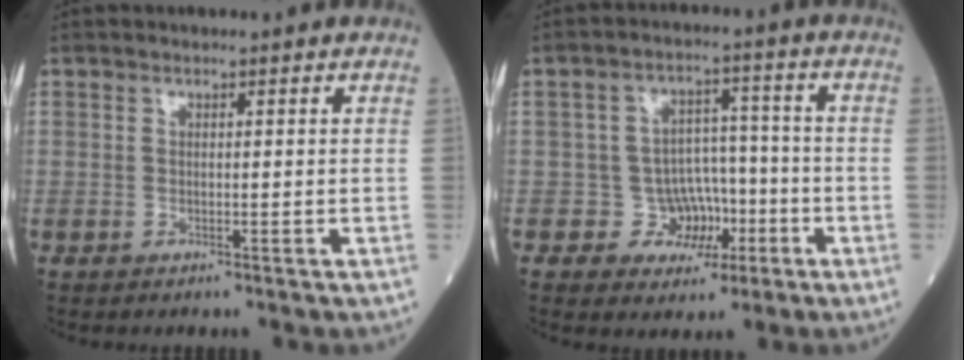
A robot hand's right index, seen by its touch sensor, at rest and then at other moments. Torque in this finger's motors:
{"motor_torque": [0.17, -0.15, 0.04, 0.00]}